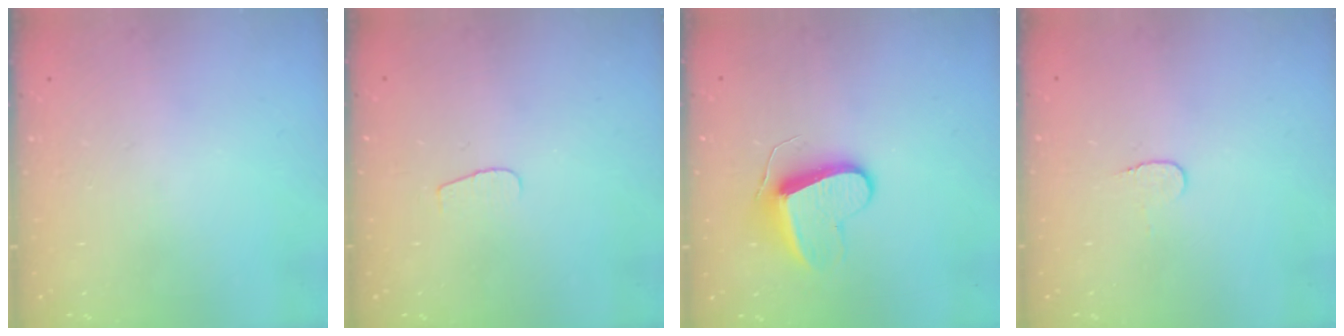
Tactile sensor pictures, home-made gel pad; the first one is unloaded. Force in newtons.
{"total": 3.4, "press": 3.4, "slide": 0.4}
{"total": 10.9, "press": 10.9, "slide": 0.7}
{"total": 3.3, "press": 3.3, "slide": 0.3}